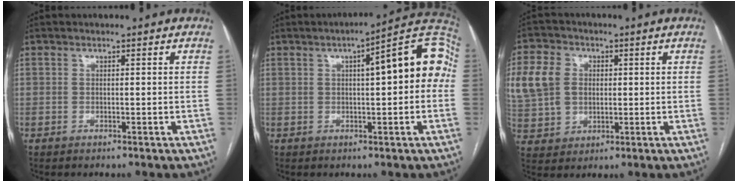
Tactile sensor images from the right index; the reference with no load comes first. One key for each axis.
{"total": 13.0, "fx": 2.0, "fy": 2.8, "fz": 12.5, "tx": -0.159, "ty": 0.045, "tz": 0.018}
{"total": 13.1, "fx": 2.8, "fy": 10.9, "fz": 6.8, "tx": -0.185, "ty": 0.026, "tz": 0.065}